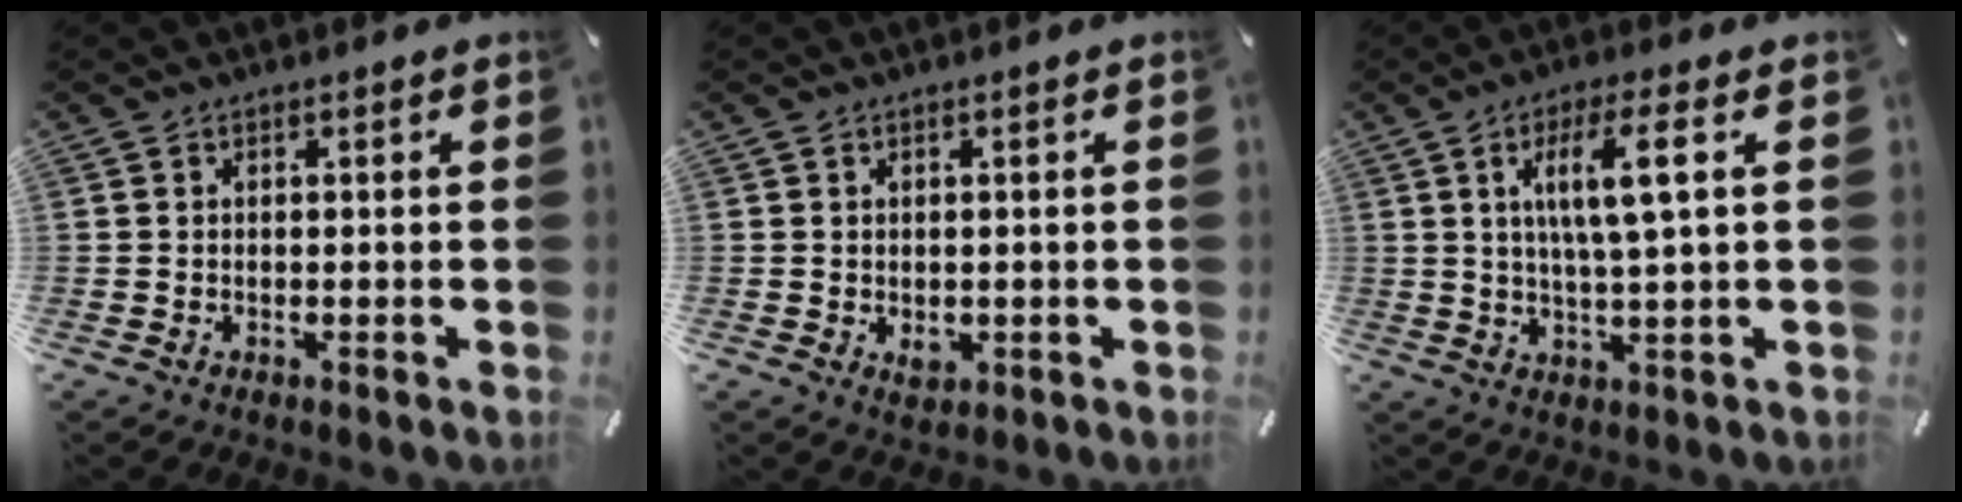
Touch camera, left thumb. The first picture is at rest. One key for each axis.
{"total": 2.3, "fx": -0.4, "fy": 1.8, "fz": 1.4, "tx": -0.015, "ty": 0.000, "tz": -0.007}
{"total": 9.2, "fx": 2.6, "fy": 1.0, "fz": 8.8, "tx": -0.182, "ty": 0.003, "tz": 0.037}